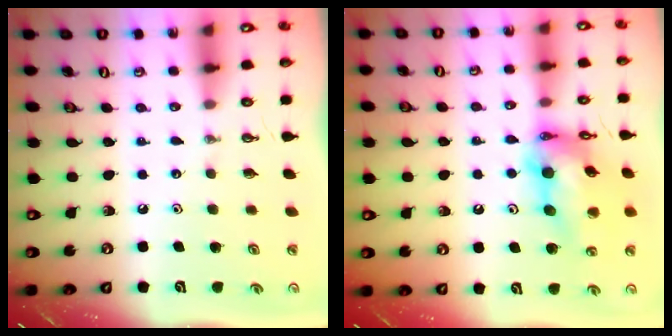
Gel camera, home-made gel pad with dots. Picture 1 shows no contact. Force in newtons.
{"total": 17.7, "press": 17.6, "slide": 1.8}